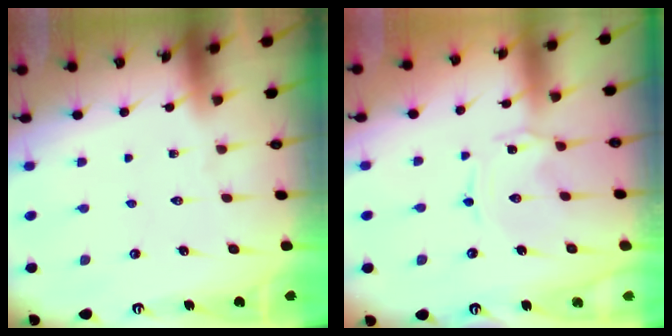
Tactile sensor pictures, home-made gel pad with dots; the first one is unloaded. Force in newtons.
{"total": 0.0}